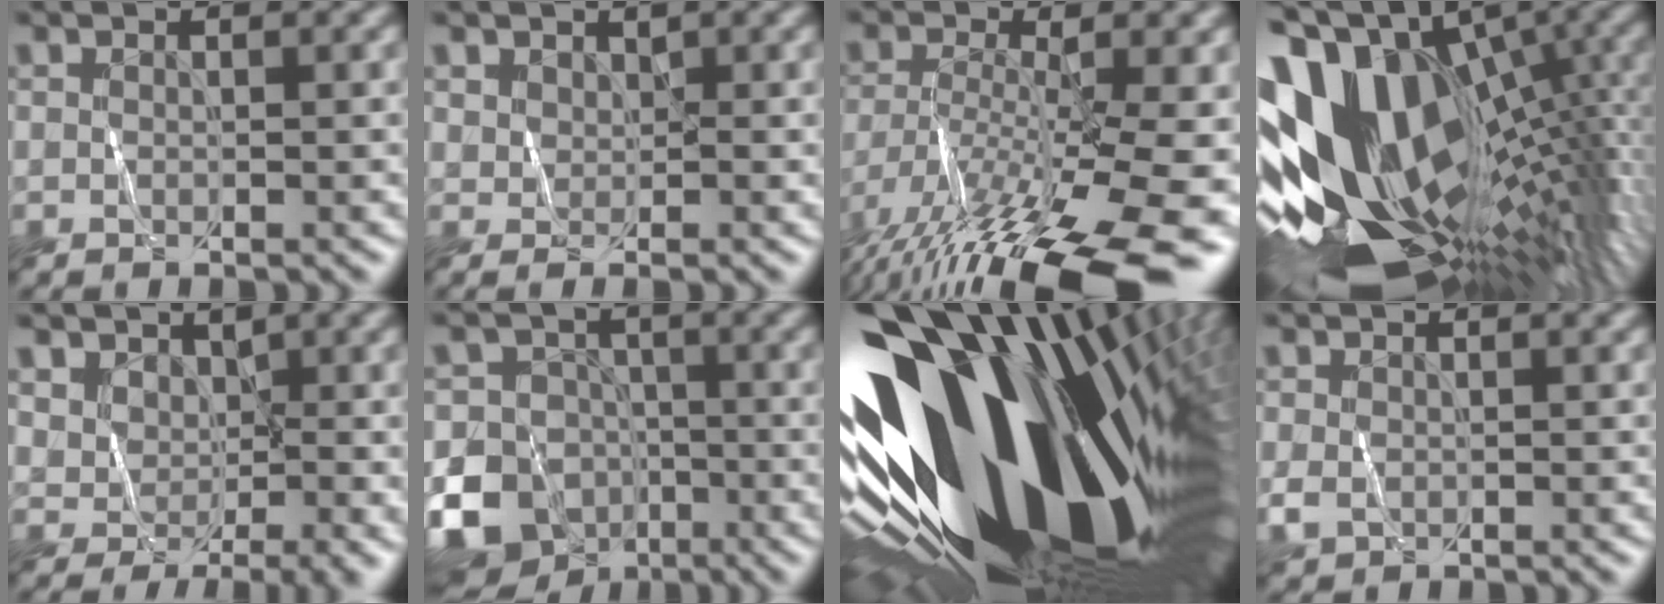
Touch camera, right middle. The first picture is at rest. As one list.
[{"total": 1.4, "force": [0.7, 0.9, 0.8], "torque": [-0.014, -0.001, 0.014]}, {"total": 16.2, "force": [-9.2, 5.0, 12.4], "torque": [-0.250, -0.017, -0.145]}, {"total": 18.7, "force": [0.0, 10.5, 15.5], "torque": [-0.282, -0.011, 0.001]}, {"total": 4.0, "force": [1.3, 3.0, 2.4], "torque": [-0.037, 0.001, 0.030]}, {"total": 14.3, "force": [-7.6, 11.6, 3.6], "torque": [-0.082, -0.045, -0.144]}, {"total": 20.7, "force": [-0.6, 12.2, 16.7], "torque": [-0.288, -0.043, -0.004]}, {"total": 1.8, "force": [-0.5, 1.5, 0.9], "torque": [-0.027, -0.008, -0.007]}]